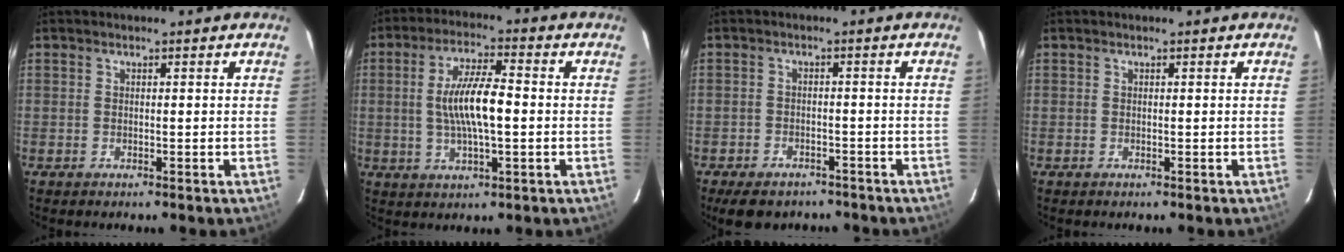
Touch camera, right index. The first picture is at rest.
{"total": 9.7, "force": [-0.2, 2.4, 9.4], "torque": [-0.177, 0.004, -0.001]}
{"total": 8.7, "force": [-6.7, 4.4, 3.3], "torque": [-0.080, -0.005, -0.093]}
{"total": 0.0}